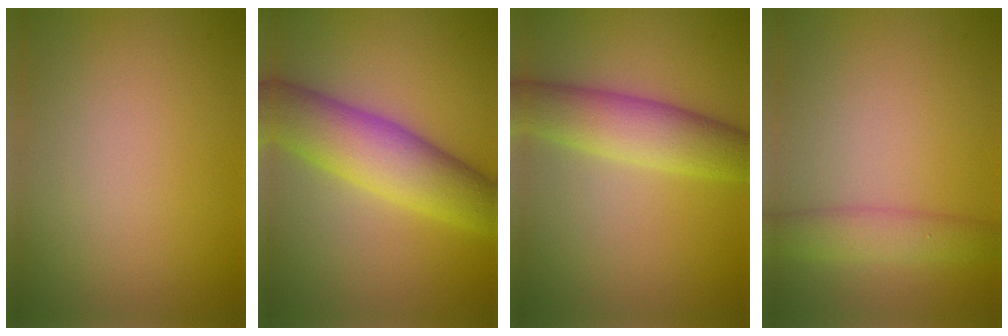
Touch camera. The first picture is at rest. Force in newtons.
{"total": 7.6, "press": 7.6, "slide": 0.1}
{"total": 6.1, "press": 6.1, "slide": 0.1}
{"total": 3.0, "press": 3.0, "slide": 0.1}